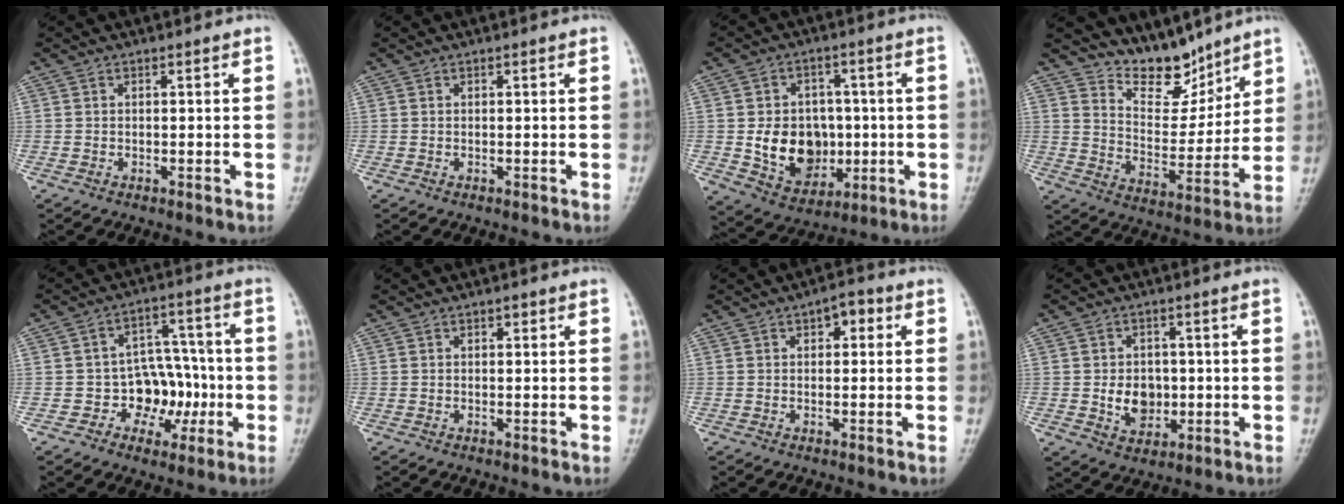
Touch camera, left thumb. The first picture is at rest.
{"total": 0.0}
{"total": 12.7, "force": [-1.1, 10.0, 7.8], "torque": [-0.083, 0.000, -0.006]}
{"total": 10.7, "force": [9.1, 4.6, 3.2], "torque": [-0.018, -0.070, 0.166]}
{"total": 10.3, "force": [-2.6, 7.8, 6.2], "torque": [-0.035, 0.035, -0.041]}
{"total": 0.8, "force": [0.4, 0.5, 0.5], "torque": [-0.003, 0.000, 0.005]}
{"total": 3.7, "force": [1.2, 2.2, 2.7], "torque": [-0.017, 0.006, 0.009]}
{"total": 6.6, "force": [-0.5, 5.2, 4.1], "torque": [-0.035, 0.001, -0.002]}